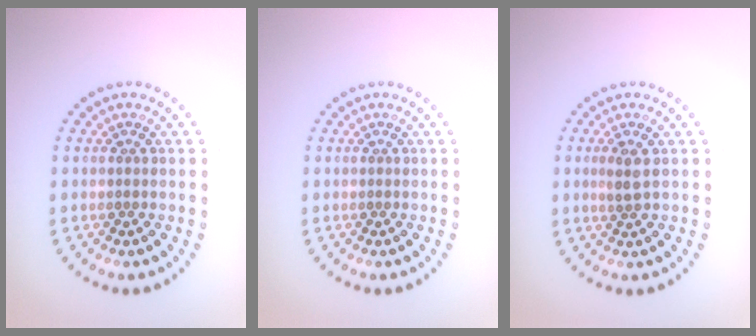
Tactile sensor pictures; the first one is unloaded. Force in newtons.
{"total": 0.0}
{"total": 1.5, "press": 1.3, "slide": 0.7}